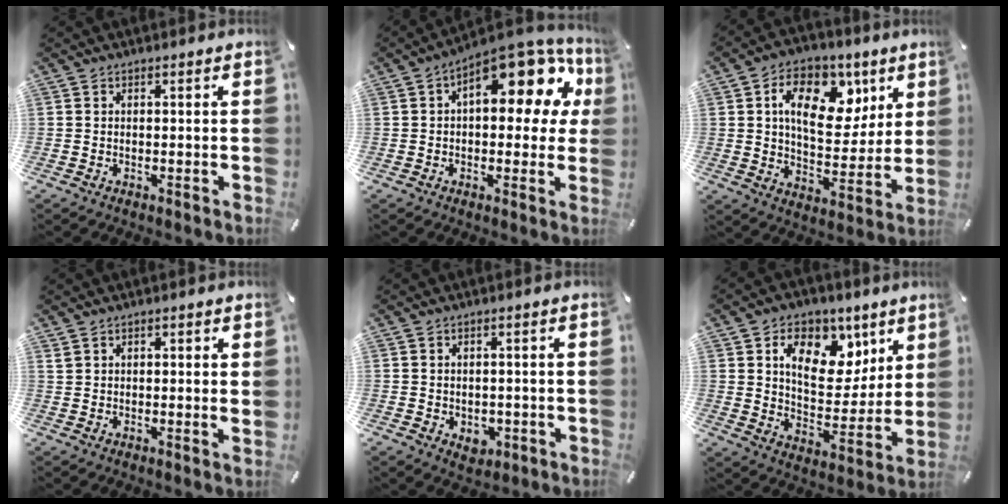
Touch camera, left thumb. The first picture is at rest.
{"total": 16.4, "force": [6.9, 8.0, 12.5], "torque": [-0.159, -0.057, 0.114]}
{"total": 16.0, "force": [6.5, 10.4, 10.2], "torque": [-0.153, -0.019, 0.114]}
{"total": 1.7, "force": [1.1, 0.7, 1.0], "torque": [-0.021, -0.001, 0.022]}
{"total": 2.9, "force": [-0.4, 2.6, 1.2], "torque": [-0.005, -0.002, -0.010]}
{"total": 14.8, "force": [7.8, 9.9, 7.7], "torque": [-0.113, -0.044, 0.138]}